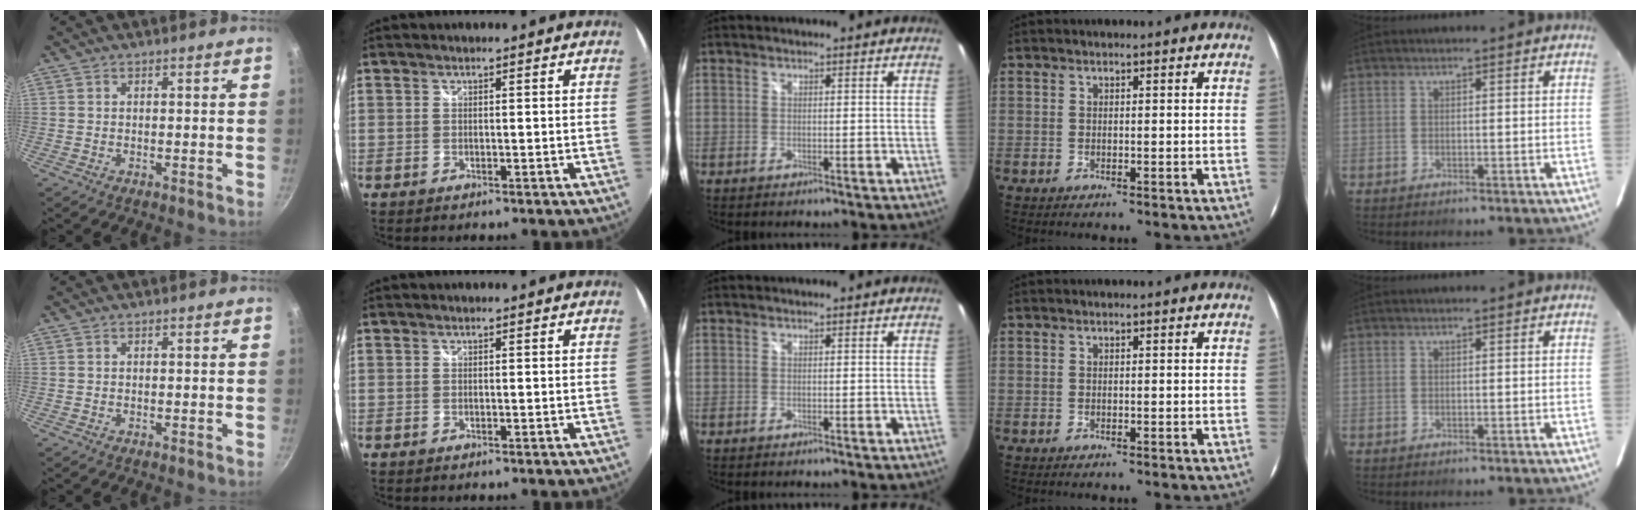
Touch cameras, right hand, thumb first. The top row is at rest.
{}